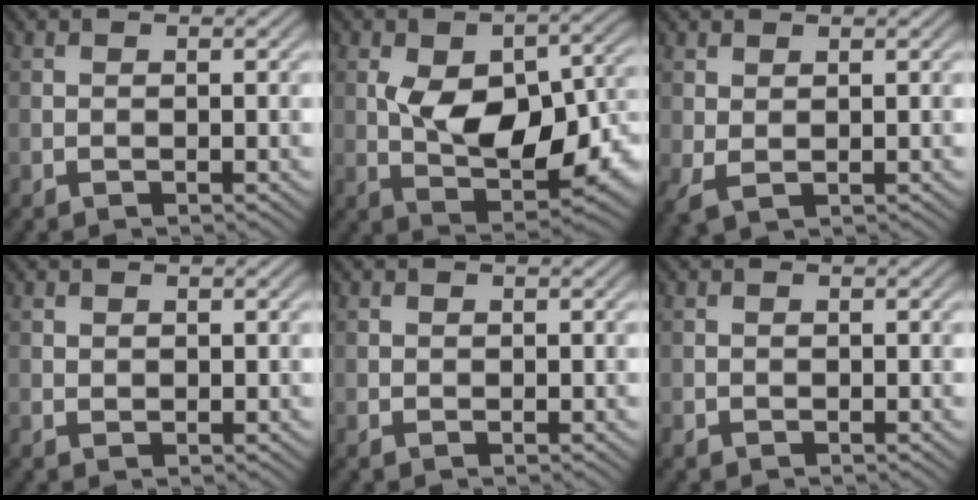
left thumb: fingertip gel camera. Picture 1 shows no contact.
{"total": 12.3, "force": [-0.8, 6.8, 10.2], "torque": [-0.159, -0.009, -0.008]}
{"total": 2.0, "force": [0.6, 0.9, 1.6], "torque": [-0.049, -0.001, 0.014]}
{"total": 0.6, "force": [0.4, 0.4, 0.1], "torque": [-0.002, -0.001, 0.010]}
{"total": 0.0}
{"total": 0.9, "force": [-0.4, 0.8, 0.2], "torque": [-0.005, -0.006, -0.009]}